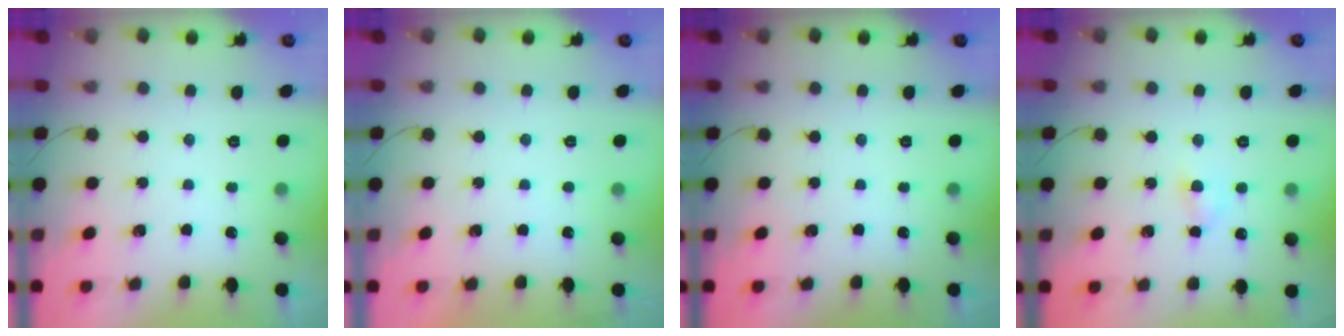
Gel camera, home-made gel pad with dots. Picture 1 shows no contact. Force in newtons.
{"total": 1.0, "press": 0.9, "slide": 0.2}
{"total": 0.0}
{"total": 3.5, "press": 3.3, "slide": 1.3}